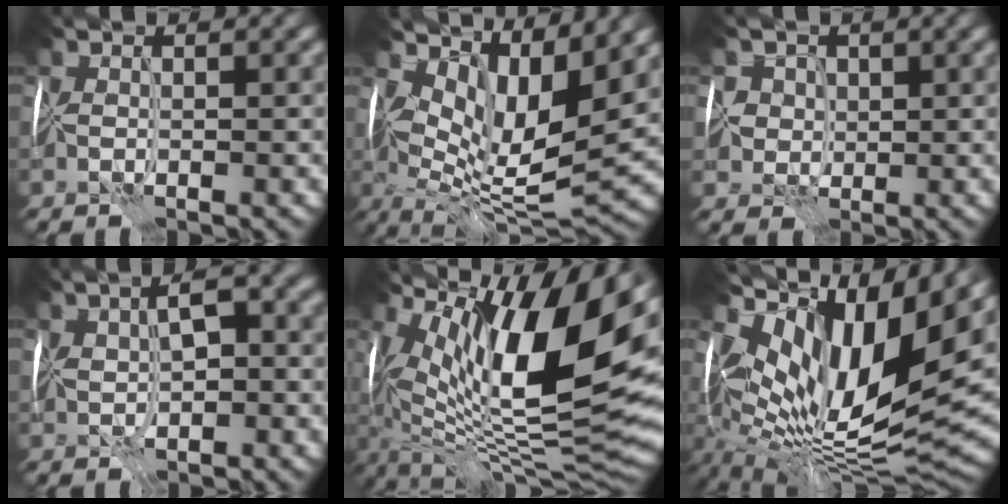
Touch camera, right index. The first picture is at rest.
{"total": 10.3, "force": [3.1, 4.1, 8.9], "torque": [-0.159, -0.007, 0.062]}
{"total": 3.1, "force": [1.3, 2.7, 0.7], "torque": [0.001, 0.011, 0.019]}
{"total": 4.5, "force": [1.1, 2.1, 3.8], "torque": [-0.064, 0.008, 0.020]}
{"total": 15.2, "force": [5.2, 5.4, 13.2], "torque": [-0.226, 0.009, 0.091]}
{"total": 14.7, "force": [4.5, 6.6, 12.3], "torque": [-0.236, 0.011, 0.080]}